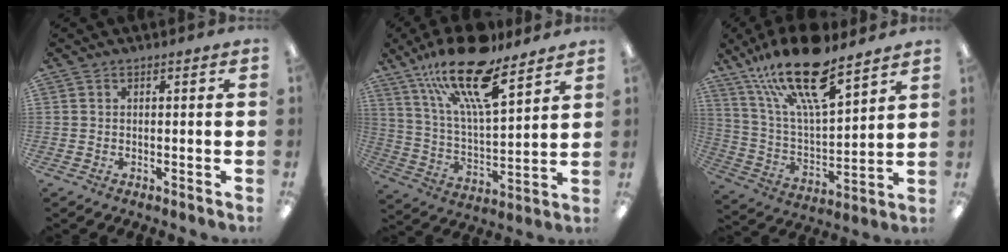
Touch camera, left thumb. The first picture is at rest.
{"total": 20.9, "force": [14.4, 6.4, 13.6], "torque": [-0.237, -0.083, 0.246]}
{"total": 21.9, "force": [14.8, 7.1, 14.5], "torque": [-0.273, -0.087, 0.251]}